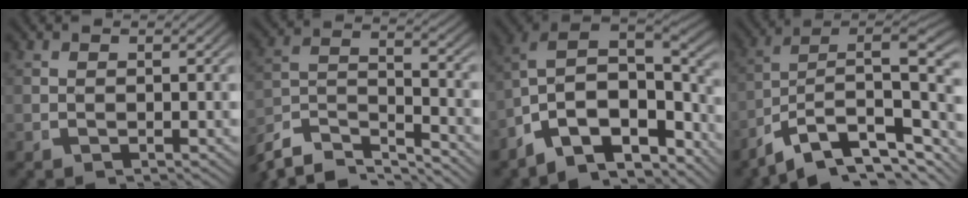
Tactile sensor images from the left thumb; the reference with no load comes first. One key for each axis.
{"total": 9.9, "fx": -5.1, "fy": 6.3, "fz": 5.7, "tx": -0.120, "ty": -0.041, "tz": -0.075}
{"total": 17.3, "fx": -1.9, "fy": 13.2, "fz": 11.0, "tx": -0.247, "ty": -0.054, "tz": -0.031}
{"total": 15.0, "fx": -4.2, "fy": 10.0, "fz": 10.4, "tx": -0.168, "ty": -0.045, "tz": -0.059}